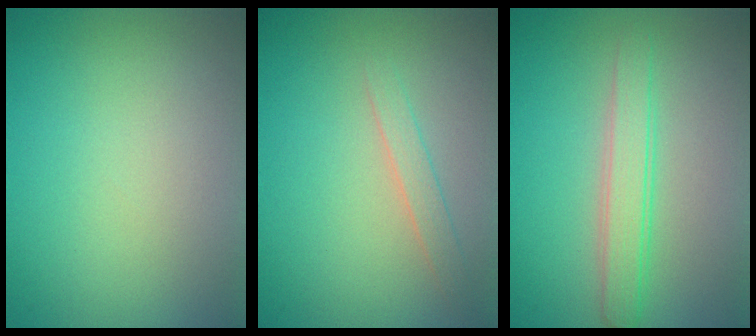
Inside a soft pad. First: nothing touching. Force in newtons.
{"total": 1.4, "press": 1.4, "slide": 0.0}
{"total": 2.7, "press": 2.7, "slide": 0.1}